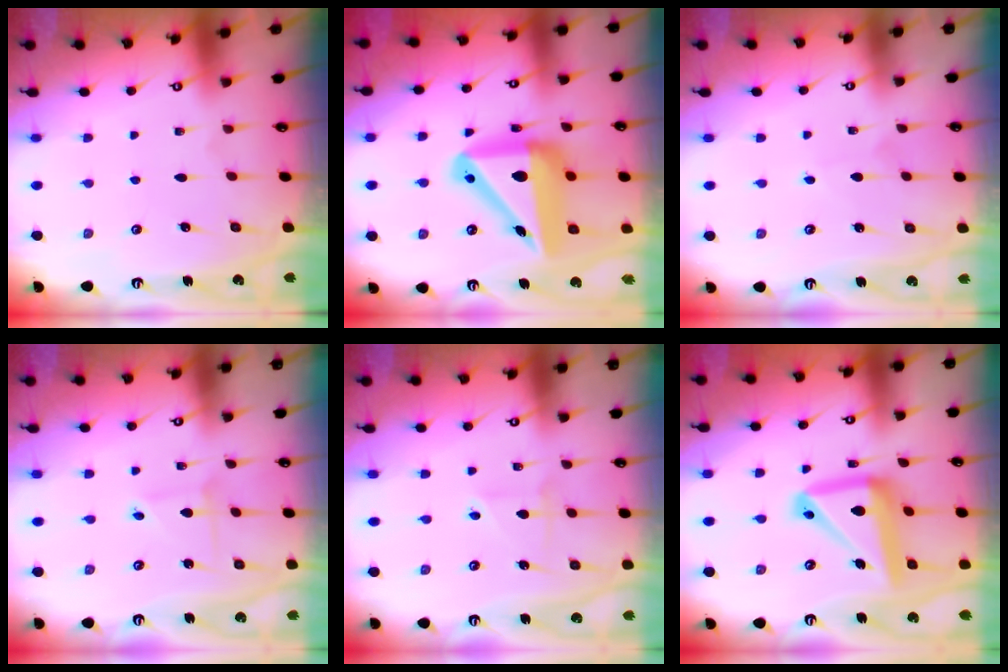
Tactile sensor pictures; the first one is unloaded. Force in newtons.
{"total": 19.3, "press": 18.9, "slide": 3.6}
{"total": 1.3, "press": 1.3, "slide": 0.1}
{"total": 2.2, "press": 2.2, "slide": 0.1}
{"total": 2.6, "press": 2.6, "slide": 0.3}
{"total": 16.9, "press": 16.8, "slide": 1.8}